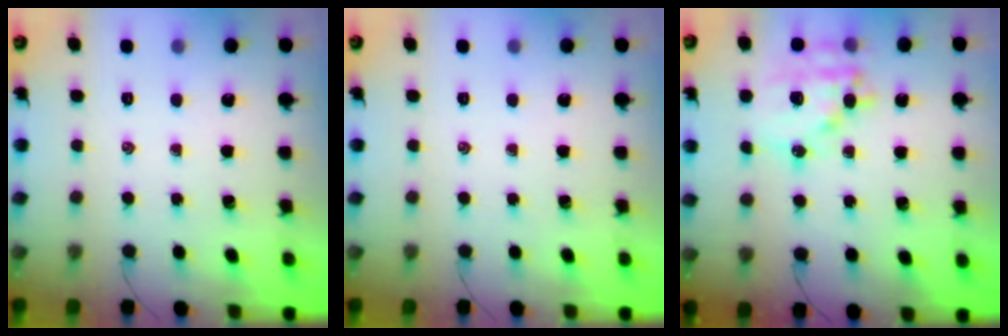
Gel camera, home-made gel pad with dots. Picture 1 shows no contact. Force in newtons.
{"total": 0.0}
{"total": 16.1, "press": 15.8, "slide": 3.4}